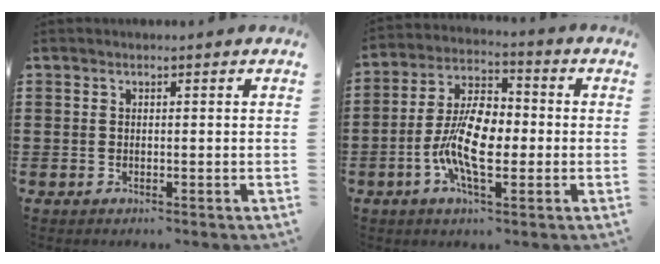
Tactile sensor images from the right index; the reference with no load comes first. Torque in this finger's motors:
{"motor_torque": [2.14, 0.00, 1.05, 0.21]}